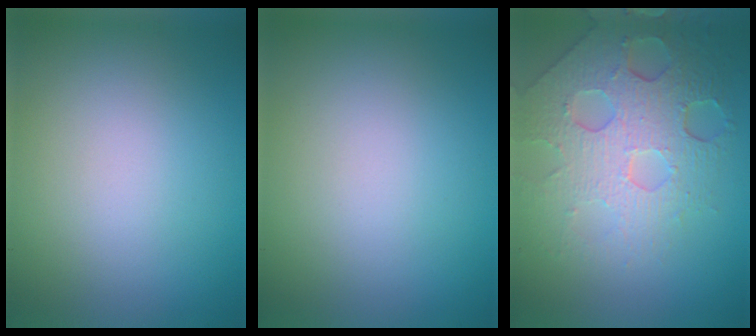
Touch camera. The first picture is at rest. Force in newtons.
{"total": 0.0}
{"total": 7.6, "press": 5.2, "slide": 5.5}